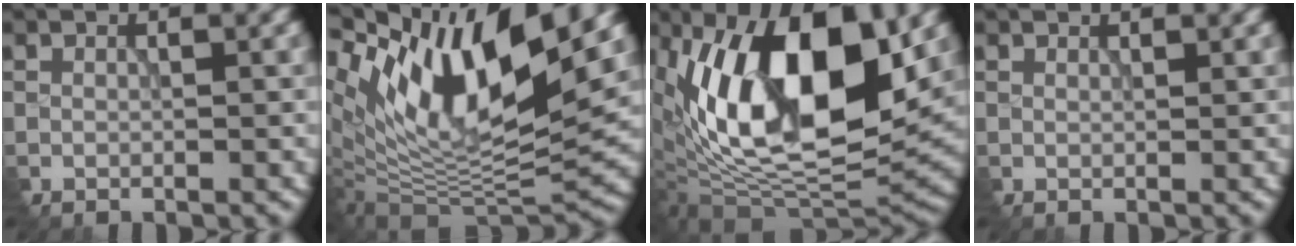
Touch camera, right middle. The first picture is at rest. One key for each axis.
{"total": 14.4, "fx": 5.2, "fy": 5.7, "fz": 12.1, "tx": -0.233, "ty": 0.006, "tz": 0.089}
{"total": 14.8, "fx": 3.2, "fy": 6.7, "fz": 12.9, "tx": -0.211, "ty": 0.002, "tz": 0.045}
{"total": 0.8, "fx": 0.7, "fy": 0.1, "fz": 0.2, "tx": -0.003, "ty": 0.000, "tz": 0.011}